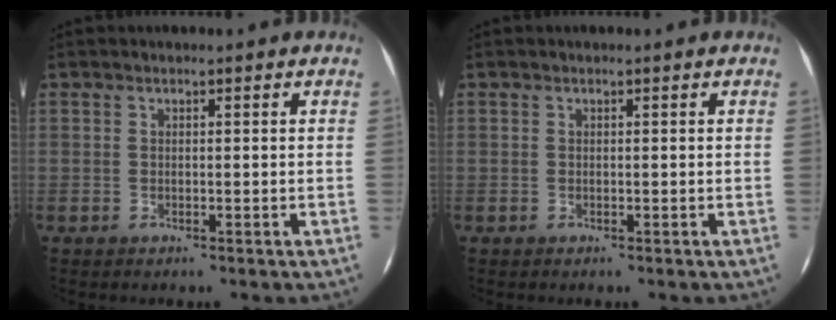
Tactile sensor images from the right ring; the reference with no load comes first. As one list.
[{"total": 0.0}]